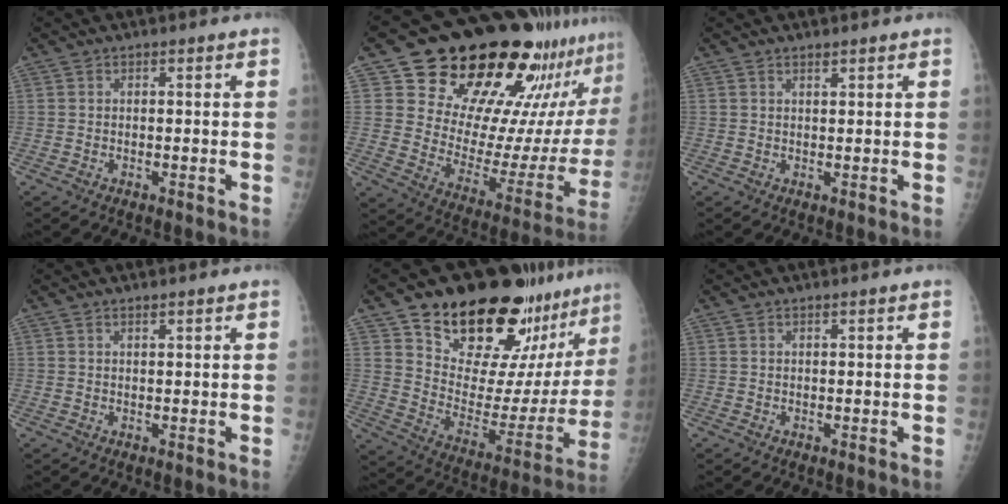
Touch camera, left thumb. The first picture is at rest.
{"total": 29.9, "force": [21.5, 11.5, 17.3], "torque": [-0.219, -0.095, 0.305]}
{"total": 1.0, "force": [0.9, 0.3, 0.5], "torque": [-0.004, -0.006, 0.015]}
{"total": 0.8, "force": [0.7, 0.2, 0.4], "torque": [-0.005, -0.004, 0.012]}
{"total": 28.9, "force": [21.6, 11.4, 15.4], "torque": [-0.184, -0.109, 0.311]}
{"total": 0.0}